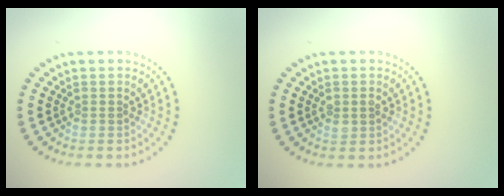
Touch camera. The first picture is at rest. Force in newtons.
{"total": 1.1, "press": 1.1, "slide": 0.0}